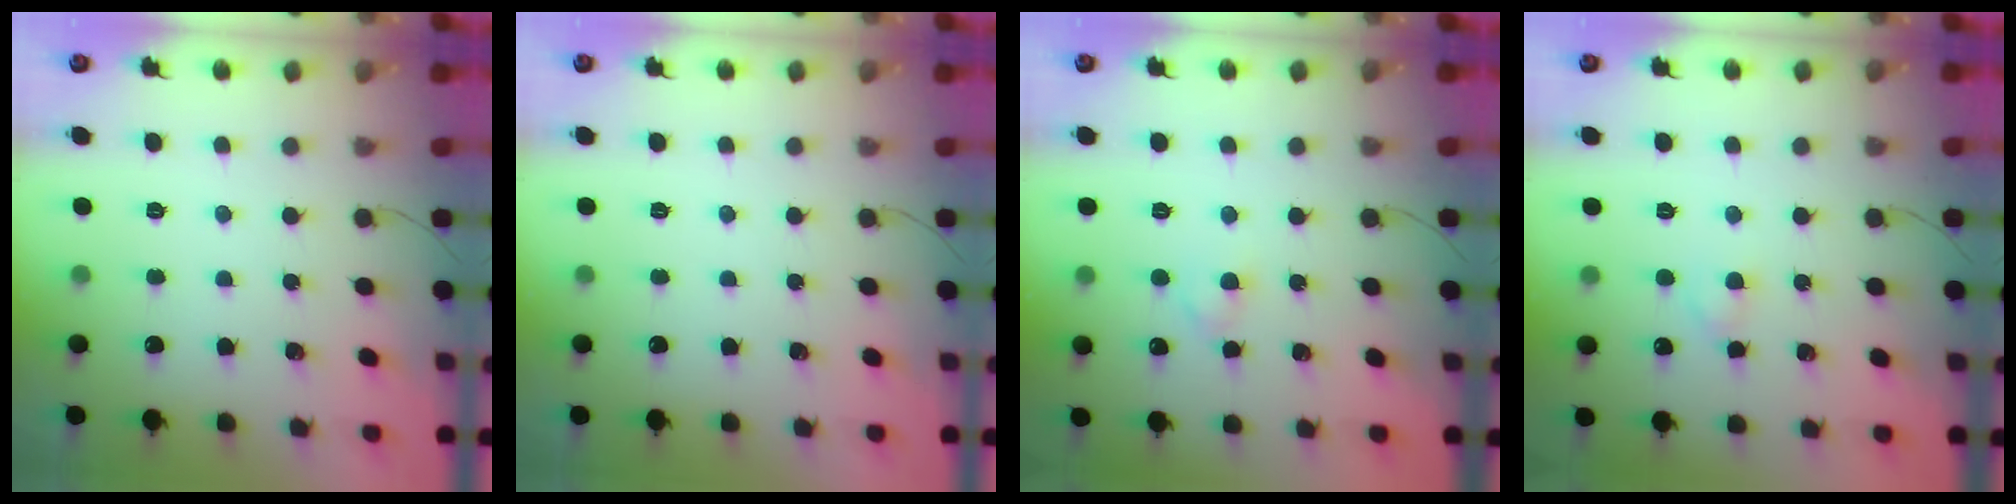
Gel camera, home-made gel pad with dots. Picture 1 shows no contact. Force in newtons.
{"total": 0.0}
{"total": 3.0, "press": 2.7, "slide": 1.2}
{"total": 2.4, "press": 2.1, "slide": 1.1}